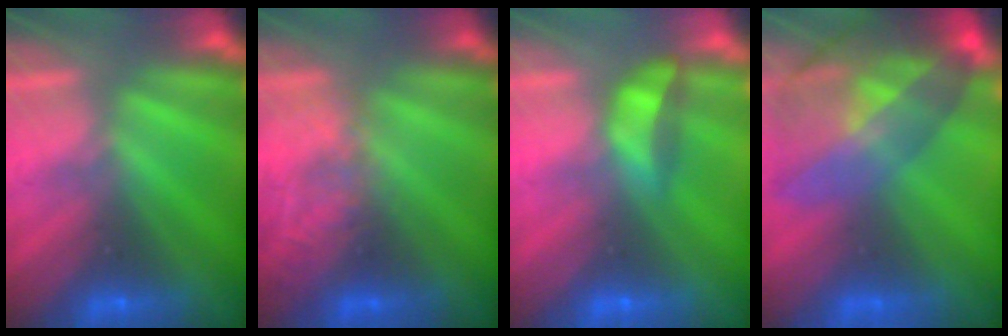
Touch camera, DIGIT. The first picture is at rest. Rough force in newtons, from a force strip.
{"total": 2.1}
{"total": 3.9}
{"total": 7.3}